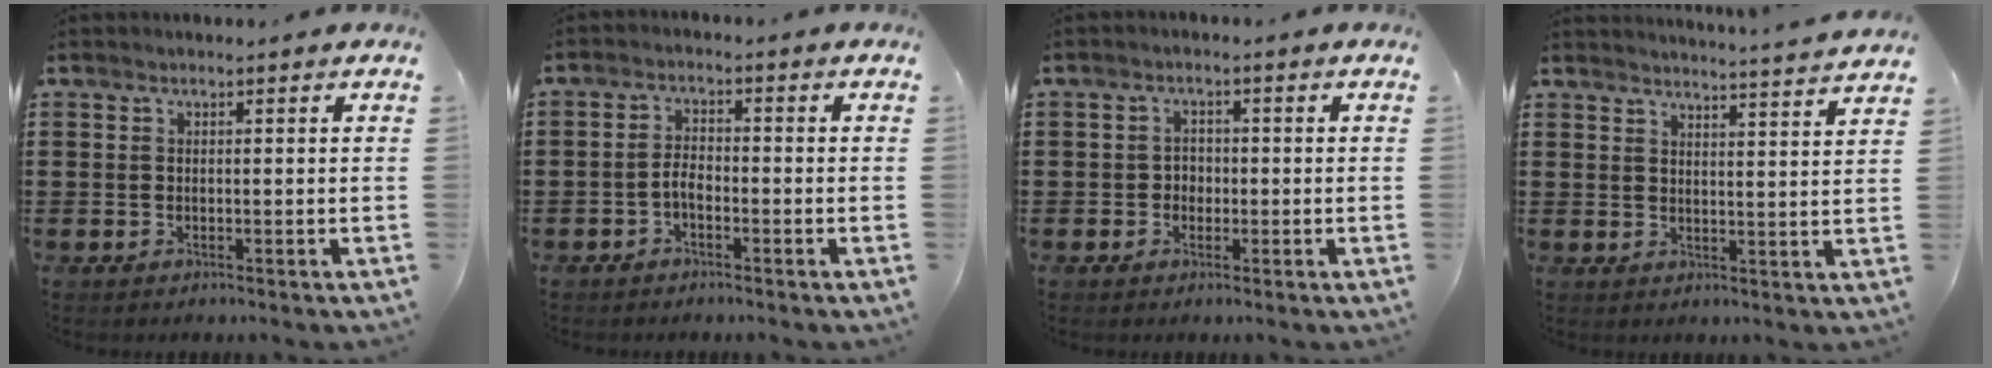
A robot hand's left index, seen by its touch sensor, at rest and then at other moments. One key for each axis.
{"total": 2.7, "fx": -1.5, "fy": 1.1, "fz": 1.9, "tx": -0.050, "ty": 0.001, "tz": -0.034}
{"total": 2.0, "fx": -0.6, "fy": 1.7, "fz": 0.8, "tx": -0.020, "ty": 0.005, "tz": -0.016}
{"total": 3.5, "fx": 3.4, "fy": -1.0, "fz": 0.3, "tx": -0.010, "ty": -0.029, "tz": 0.055}